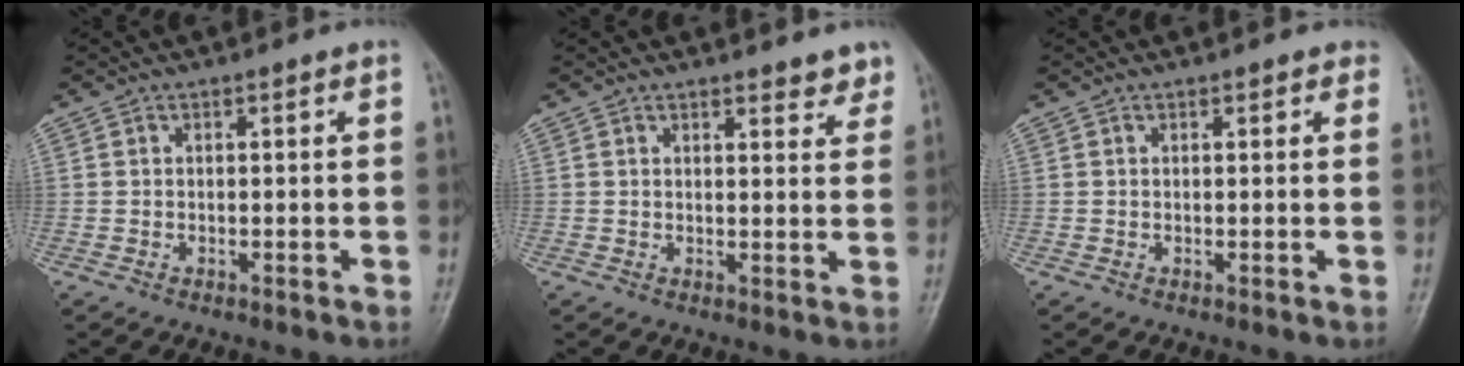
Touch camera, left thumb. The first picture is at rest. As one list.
[{"total": 3.9, "force": [3.3, 1.3, 1.5], "torque": [0.002, -0.020, 0.037]}, {"total": 1.2, "force": [0.8, 0.6, 0.6], "torque": [0.002, -0.001, 0.004]}]